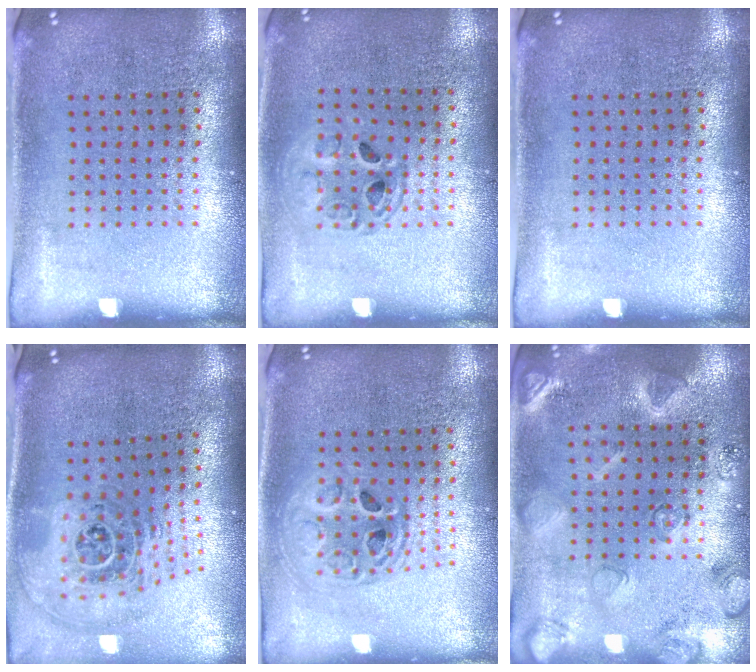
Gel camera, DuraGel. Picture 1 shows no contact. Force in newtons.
{"total": 1.3, "press": 1.3, "slide": 0.4}
{"total": 0.0}
{"total": 2.0, "press": 1.5, "slide": 1.3}
{"total": 1.7, "press": 1.5, "slide": 0.9}
{"total": 2.5, "press": 2.5, "slide": 0.1}